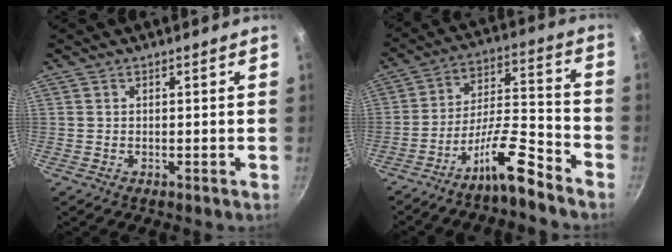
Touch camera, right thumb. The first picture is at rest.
{"total": 11.7, "force": [-8.5, 2.3, 7.6], "torque": [-0.131, 0.077, -0.156]}